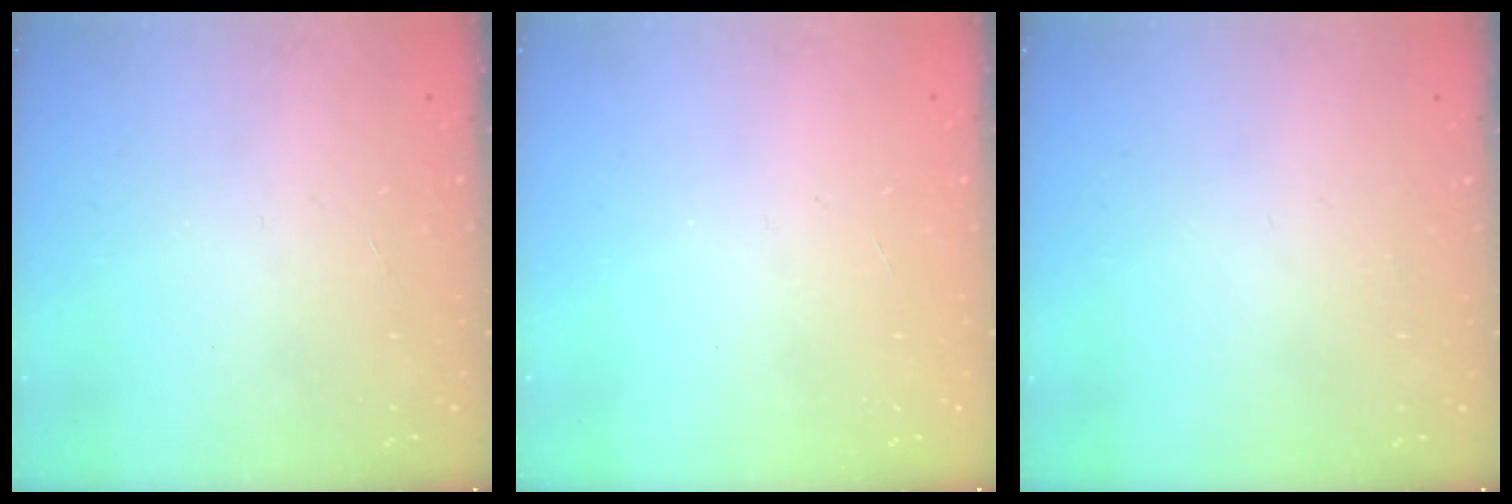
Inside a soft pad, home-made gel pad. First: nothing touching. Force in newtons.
{"total": 0.0}
{"total": 0.0}